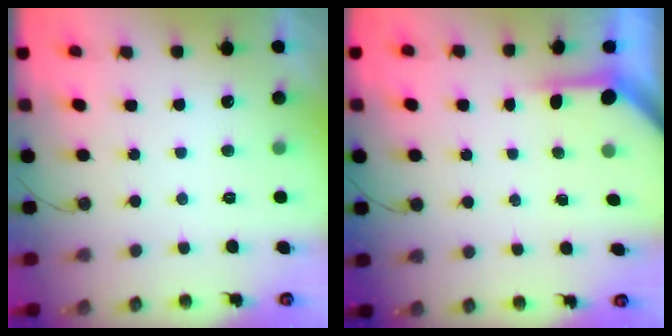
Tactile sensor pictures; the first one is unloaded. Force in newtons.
{"total": 3.5, "press": 3.5, "slide": 0.3}